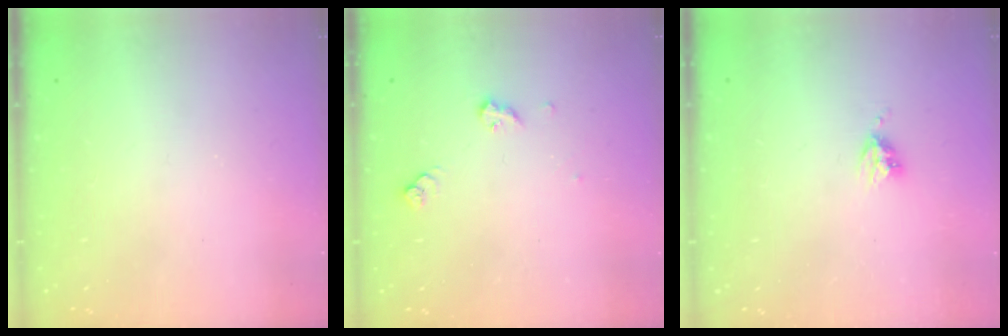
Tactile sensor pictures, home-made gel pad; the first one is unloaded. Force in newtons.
{"total": 6.0, "press": 5.7, "slide": 1.7}
{"total": 5.2, "press": 5.2, "slide": 0.6}